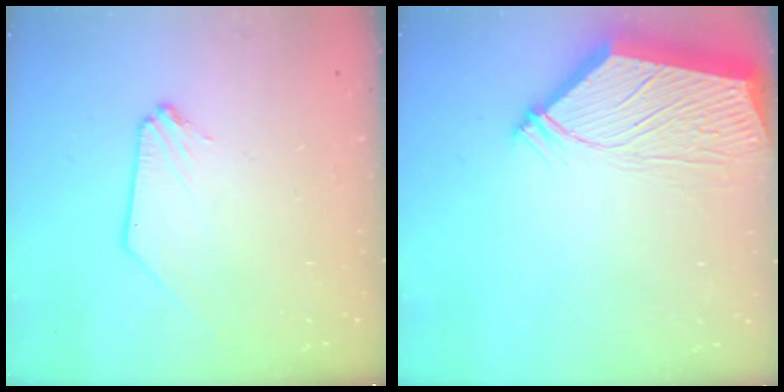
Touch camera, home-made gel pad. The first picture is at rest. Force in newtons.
{"total": 6.2, "press": 6.1, "slide": 0.7}